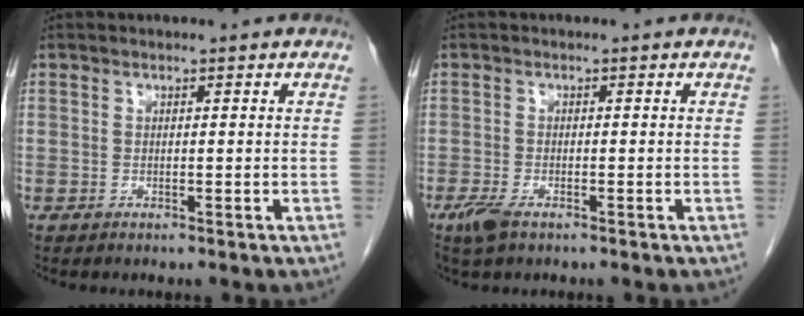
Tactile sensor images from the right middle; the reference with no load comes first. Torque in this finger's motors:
{"motor_torque": [0.55, -0.59, 0.22, 0.02]}